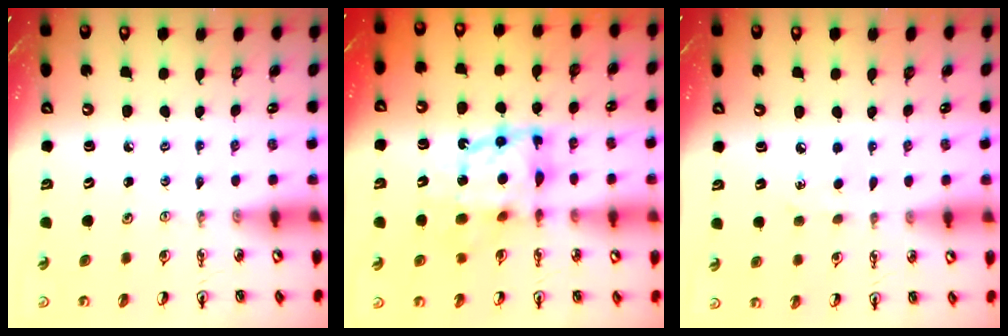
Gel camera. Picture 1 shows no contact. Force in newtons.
{"total": 11.8, "press": 11.7, "slide": 1.0}
{"total": 5.4, "press": 5.4, "slide": 0.6}